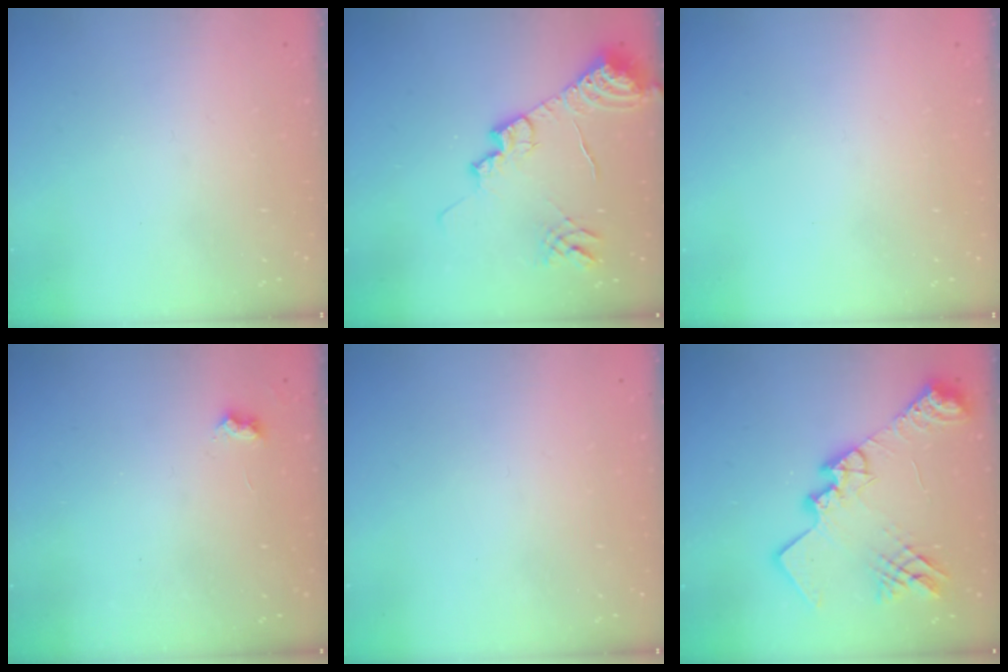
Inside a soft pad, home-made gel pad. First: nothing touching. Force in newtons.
{"total": 15.0, "press": 14.9, "slide": 1.5}
{"total": 0.0}
{"total": 3.8, "press": 3.7, "slide": 0.6}
{"total": 0.0}
{"total": 23.6, "press": 23.5, "slide": 1.9}